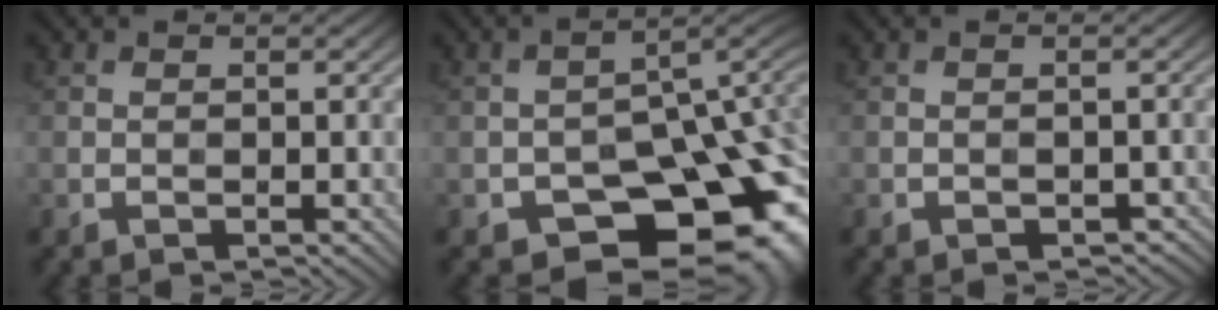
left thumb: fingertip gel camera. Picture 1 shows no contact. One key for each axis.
{"total": 16.2, "fx": -7.5, "fy": 9.7, "fz": 10.6, "tx": -0.123, "ty": -0.012, "tz": -0.087}
{"total": 1.7, "fx": -1.1, "fy": 1.0, "fz": 0.8, "tx": -0.014, "ty": -0.006, "tz": -0.012}